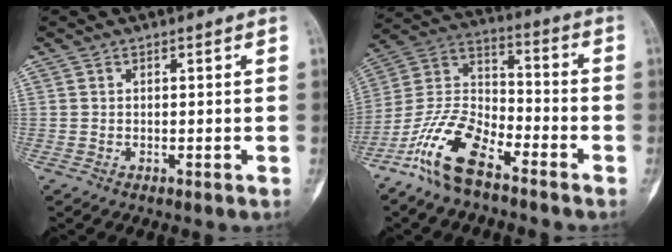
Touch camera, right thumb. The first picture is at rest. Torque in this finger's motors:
{"motor_torque": [0.29, 0.36, 1.47, -1.14, 0.07]}